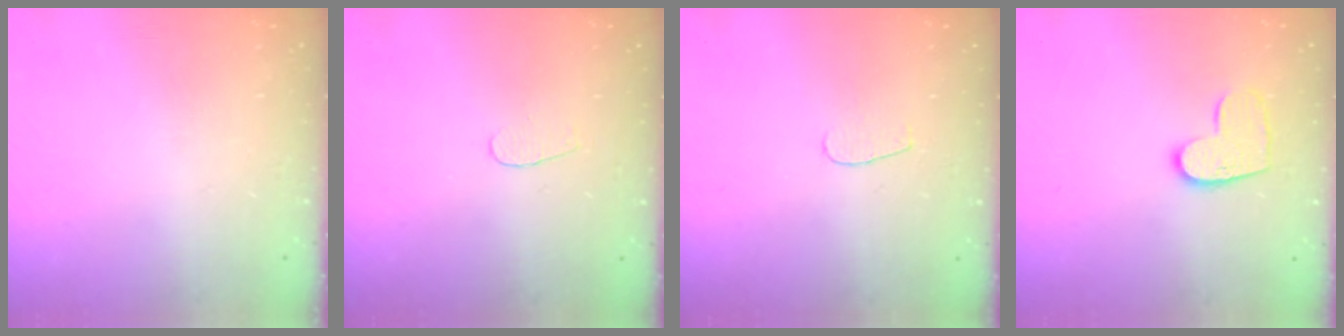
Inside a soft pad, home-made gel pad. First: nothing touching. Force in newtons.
{"total": 3.1, "press": 3.1, "slide": 0.4}
{"total": 2.8, "press": 2.8, "slide": 0.2}
{"total": 9.3, "press": 9.3, "slide": 0.4}